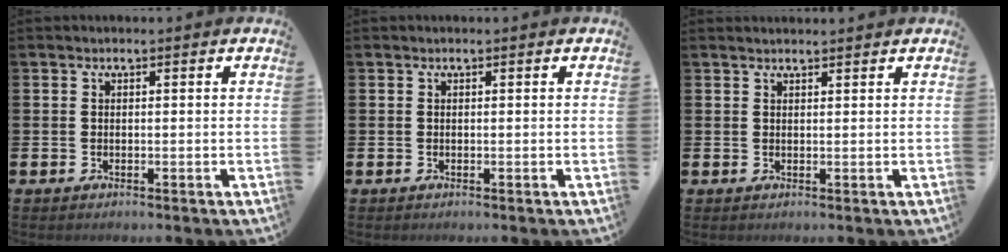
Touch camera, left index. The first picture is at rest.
{"total": 0.0}
{"total": 1.2, "force": [1.2, 0.1, 0.1], "torque": [0.008, -0.004, 0.019]}